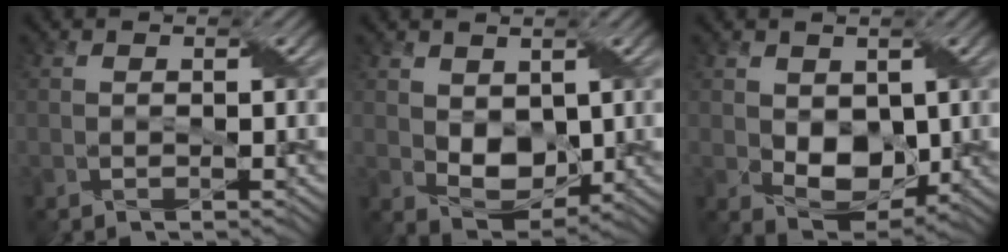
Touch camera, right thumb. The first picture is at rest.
{"total": 5.1, "force": [1.1, 3.6, 3.4], "torque": [-0.074, -0.013, 0.024]}
{"total": 5.9, "force": [0.3, 4.3, 4.0], "torque": [-0.081, -0.015, 0.010]}